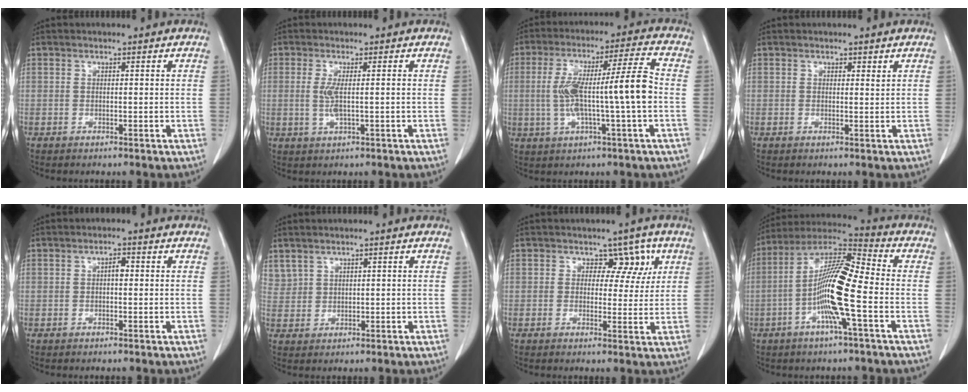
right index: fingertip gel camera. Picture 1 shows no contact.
{"total": 3.3, "force": [-0.1, 0.5, 3.3], "torque": [-0.070, -0.005, 0.002]}
{"total": 12.5, "force": [-0.9, 0.3, 12.5], "torque": [-0.226, 0.024, -0.013]}
{"total": 0.6, "force": [0.4, 0.2, 0.3], "torque": [-0.005, -0.004, 0.005]}
{"total": 1.4, "force": [0.1, 0.6, 1.2], "torque": [-0.018, 0.004, 0.000]}
{"total": 3.6, "force": [2.6, 2.5, 0.6], "torque": [-0.012, 0.011, 0.066]}
{"total": 4.6, "force": [2.0, 3.3, 2.5], "torque": [-0.010, 0.003, 0.023]}
{"total": 13.7, "force": [-3.0, 1.1, 13.3], "torque": [-0.255, 0.010, -0.061]}